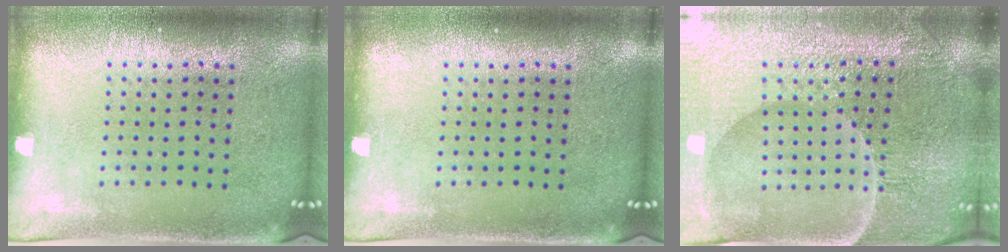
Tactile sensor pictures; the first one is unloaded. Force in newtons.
{"total": 0.0}
{"total": 5.0, "press": 4.9, "slide": 1.3}